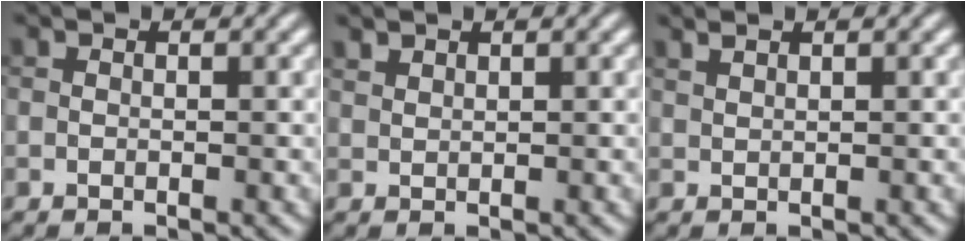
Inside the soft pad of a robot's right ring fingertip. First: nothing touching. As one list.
[{"total": 1.1, "force": [1.0, 0.3, 0.3], "torque": [-0.009, 0.000, 0.025]}, {"total": 1.3, "force": [1.1, 0.3, 0.6], "torque": [-0.005, 0.001, 0.017]}]